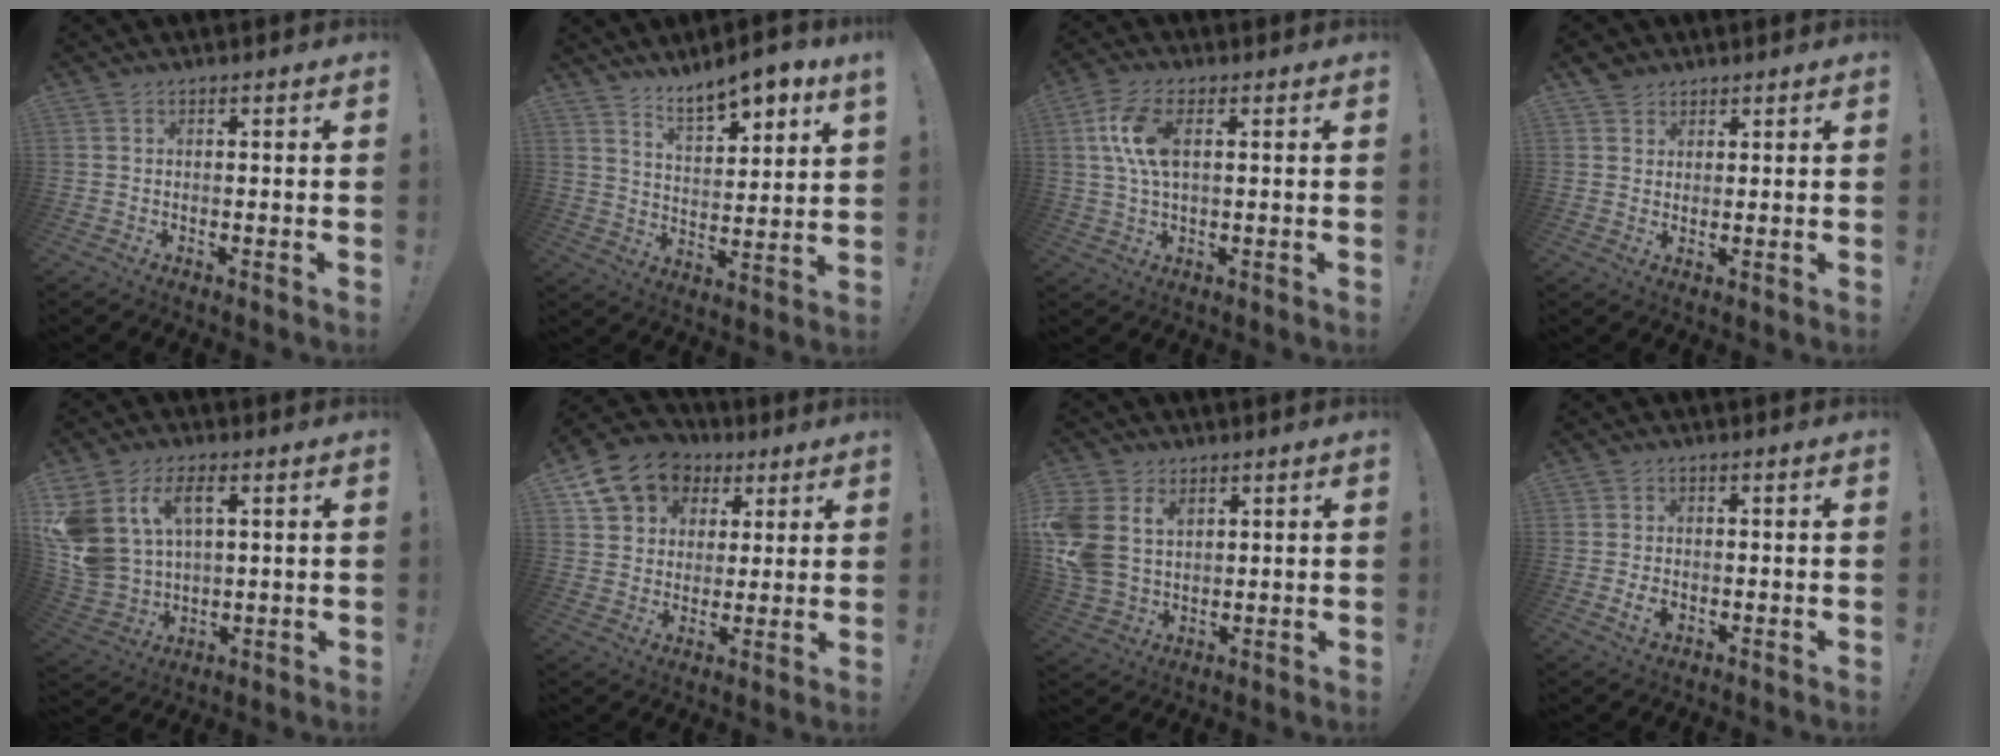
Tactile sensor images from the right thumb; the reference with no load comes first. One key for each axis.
{"total": 8.9, "fx": 7.6, "fy": 1.9, "fz": 4.3, "tx": -0.066, "ty": -0.055, "tz": 0.135}
{"total": 9.9, "fx": 2.2, "fy": 4.5, "fz": 8.6, "tx": -0.178, "ty": -0.005, "tz": 0.037}
{"total": 3.5, "fx": 2.5, "fy": 2.4, "fz": 0.4, "tx": -0.005, "ty": -0.011, "tz": 0.047}
{"total": 13.0, "fx": 5.3, "fy": 8.6, "fz": 8.2, "tx": -0.173, "ty": -0.024, "tz": 0.101}
{"total": 13.0, "fx": 6.6, "fy": 10.2, "fz": 4.7, "tx": -0.072, "ty": -0.036, "tz": 0.131}
{"total": 12.4, "fx": 4.1, "fy": 9.6, "fz": 6.6, "tx": -0.148, "ty": -0.020, "tz": 0.081}
{"total": 3.7, "fx": -0.9, "fy": 2.5, "fz": 2.6, "tx": -0.034, "ty": -0.002, "tz": -0.016}